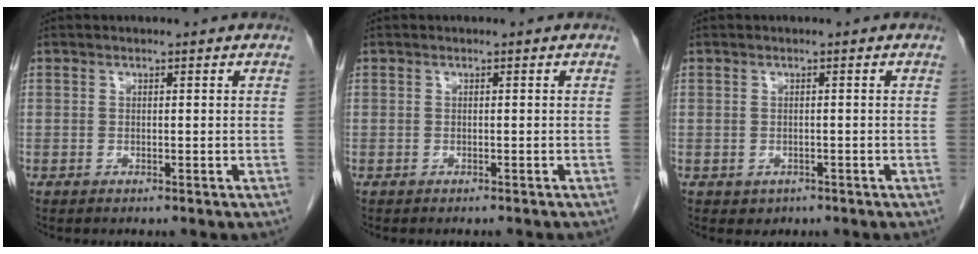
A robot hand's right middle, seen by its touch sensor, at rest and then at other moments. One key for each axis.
{"total": 2.1, "fx": -1.9, "fy": 0.3, "fz": 0.8, "tx": -0.017, "ty": -0.004, "tz": -0.022}
{"total": 1.5, "fx": -0.7, "fy": 1.2, "fz": 0.4, "tx": -0.006, "ty": 0.002, "tz": -0.003}